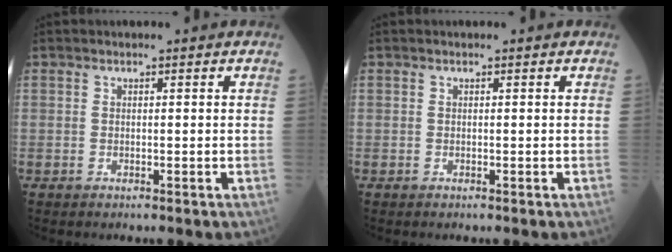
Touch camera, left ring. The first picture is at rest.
{"total": 0.0}